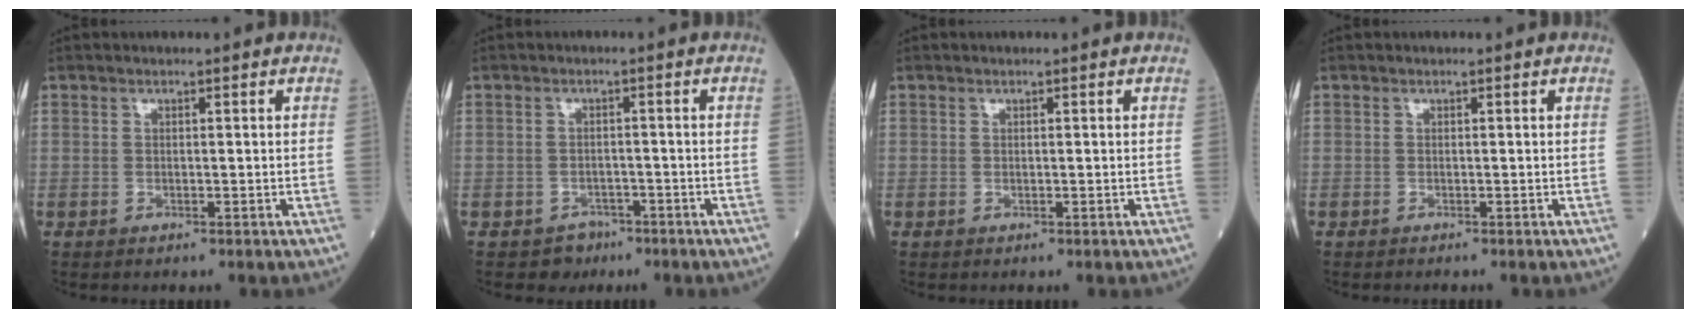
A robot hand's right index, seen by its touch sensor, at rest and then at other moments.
{"total": 2.8, "force": [-1.9, 2.1, 0.0], "torque": [0.000, 0.011, -0.027]}
{"total": 0.0}
{"total": 0.5, "force": [-0.5, -0.1, 0.1], "torque": [-0.001, -0.001, -0.011]}